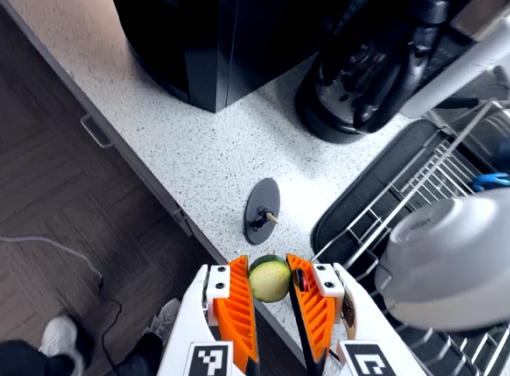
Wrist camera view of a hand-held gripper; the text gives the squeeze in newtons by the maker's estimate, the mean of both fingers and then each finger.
{"total": 11.1, "left": 11.0, "right": 11.3}